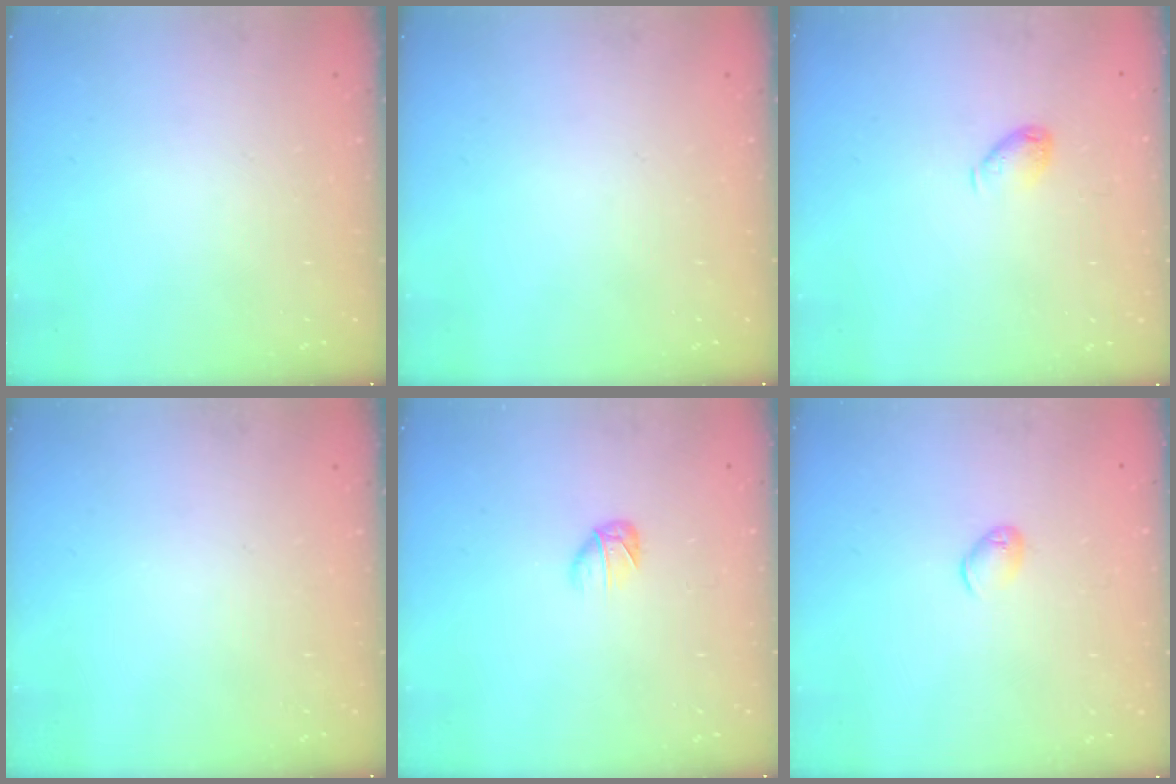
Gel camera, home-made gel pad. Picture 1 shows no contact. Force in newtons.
{"total": 0.0}
{"total": 4.9, "press": 4.9, "slide": 0.4}
{"total": 0.0}
{"total": 3.2, "press": 3.0, "slide": 0.9}
{"total": 5.6, "press": 5.6, "slide": 0.8}